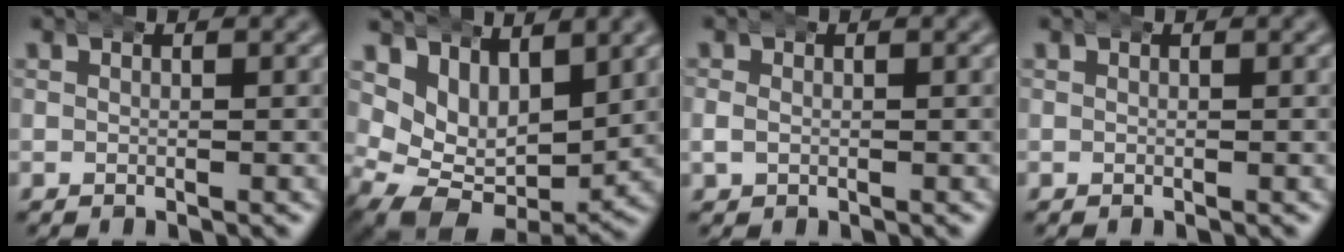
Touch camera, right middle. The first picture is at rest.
{"total": 10.1, "force": [-1.1, 8.4, 5.5], "torque": [-0.122, -0.058, -0.003]}
{"total": 1.1, "force": [-0.3, 1.0, 0.4], "torque": [-0.014, 0.000, -0.004]}
{"total": 0.0}